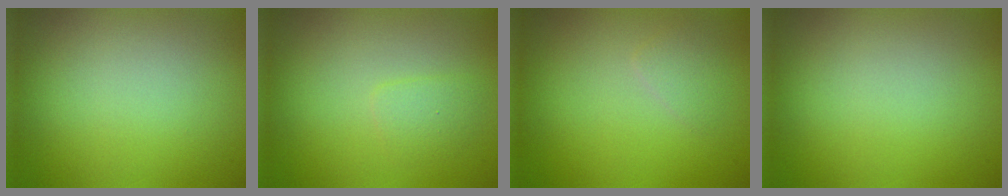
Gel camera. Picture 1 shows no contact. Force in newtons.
{"total": 1.3, "press": 1.3, "slide": 0.1}
{"total": 1.0, "press": 1.0, "slide": 0.0}
{"total": 0.0}